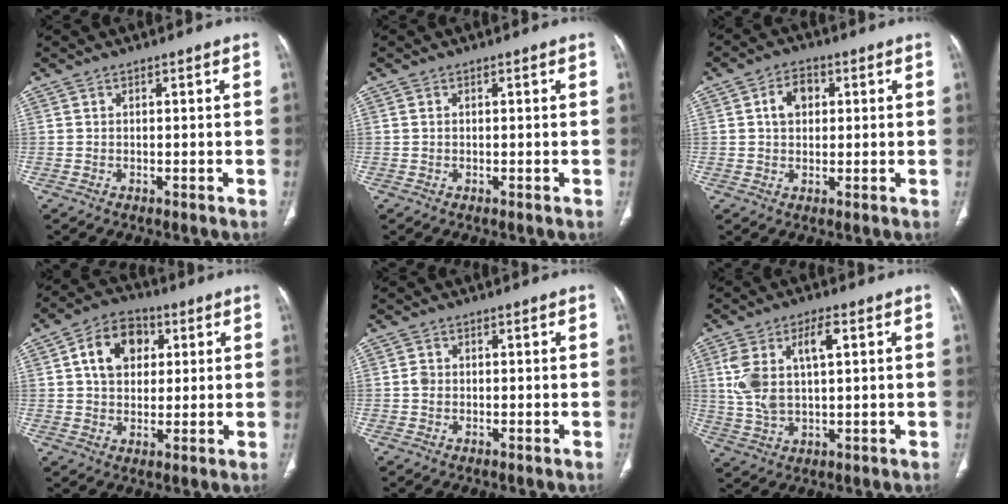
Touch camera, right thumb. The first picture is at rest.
{"total": 0.0}
{"total": 5.3, "force": [1.2, 4.0, 3.4], "torque": [-0.042, 0.009, 0.016]}
{"total": 10.8, "force": [3.0, 8.0, 6.7], "torque": [-0.084, 0.004, 0.043]}
{"total": 1.6, "force": [-0.1, 1.4, 0.8], "torque": [-0.010, 0.003, -0.003]}
{"total": 10.7, "force": [2.8, 5.0, 9.1], "torque": [-0.188, 0.008, 0.059]}